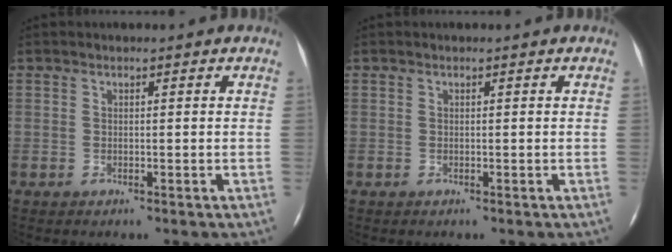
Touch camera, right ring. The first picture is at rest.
{"total": 0.0}